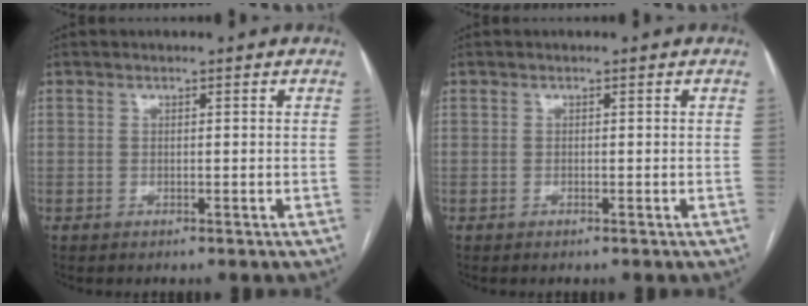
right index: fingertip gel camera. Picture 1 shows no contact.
{"total": 0.0}